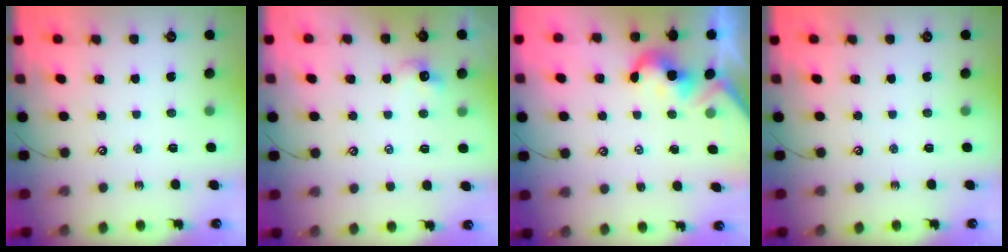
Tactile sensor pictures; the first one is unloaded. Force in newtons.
{"total": 0.6, "press": 0.3, "slide": 0.5}
{"total": 1.9, "press": 1.8, "slide": 0.5}
{"total": 0.0}